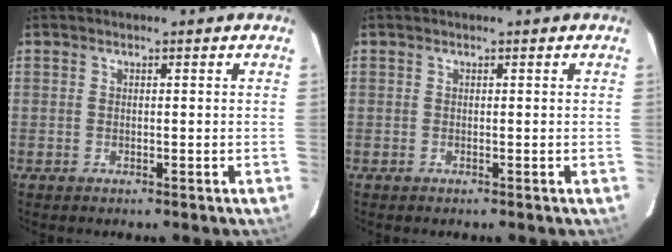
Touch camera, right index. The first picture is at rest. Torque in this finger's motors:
{"motor_torque": [0.14, 0.09, 0.09, 0.01]}